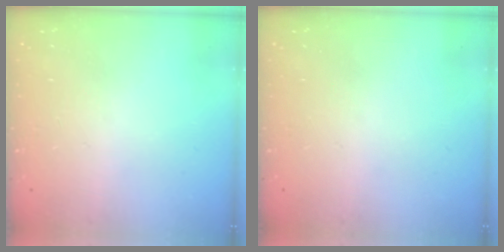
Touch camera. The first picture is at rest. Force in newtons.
{"total": 0.0}